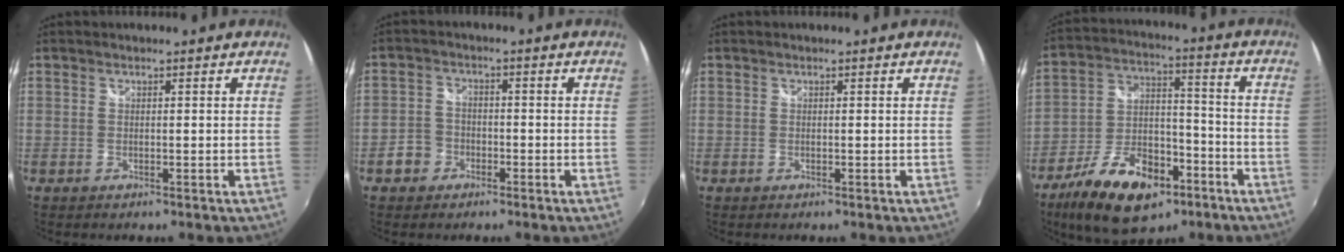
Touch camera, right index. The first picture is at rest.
{"total": 4.2, "force": [-2.3, 3.4, 1.0], "torque": [-0.025, 0.014, -0.041]}
{"total": 0.0}
{"total": 18.6, "force": [-10.7, 9.6, 11.9], "torque": [-0.234, 0.000, -0.172]}